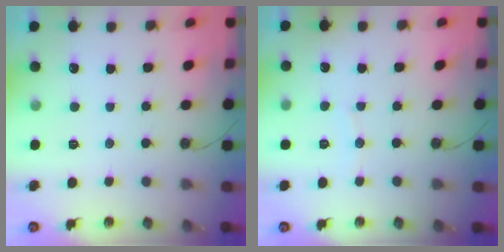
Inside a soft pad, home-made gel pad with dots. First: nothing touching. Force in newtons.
{"total": 2.9, "press": 2.9, "slide": 0.3}